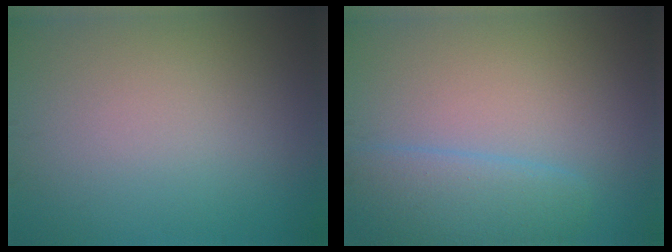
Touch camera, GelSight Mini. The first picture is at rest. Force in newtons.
{"total": 5.2, "press": 5.2, "slide": 0.3}